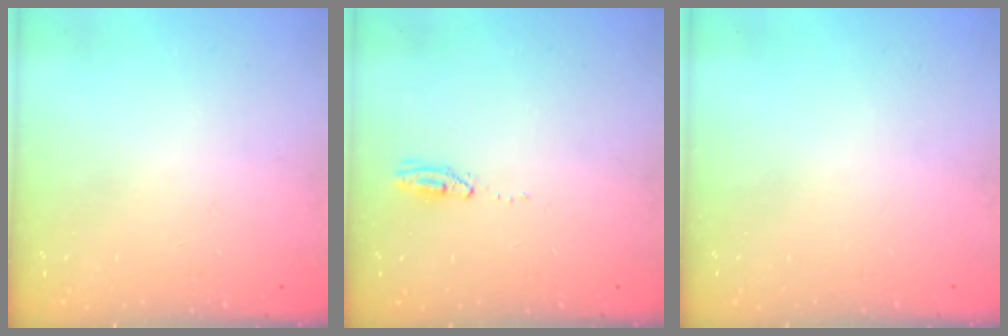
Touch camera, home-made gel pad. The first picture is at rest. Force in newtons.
{"total": 3.8, "press": 3.7, "slide": 1.1}
{"total": 0.0}